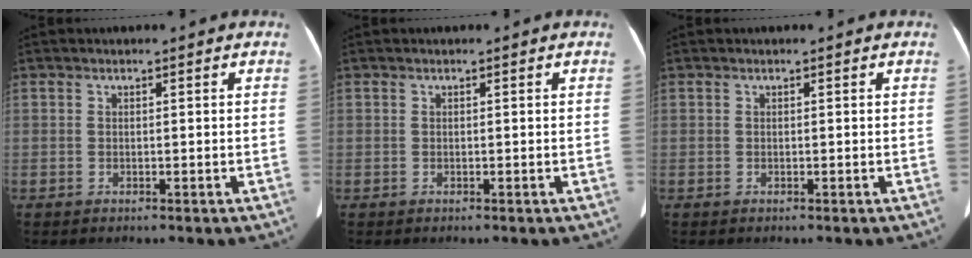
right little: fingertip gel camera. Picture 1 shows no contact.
{"total": 0.0}
{"total": 0.0}